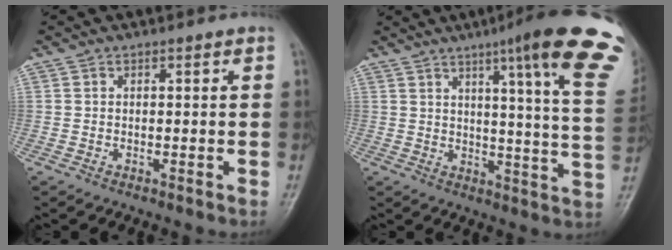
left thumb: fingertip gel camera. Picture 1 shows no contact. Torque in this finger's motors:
{"motor_torque": [1.30, 0.05, 1.58, -1.18, 0.34]}